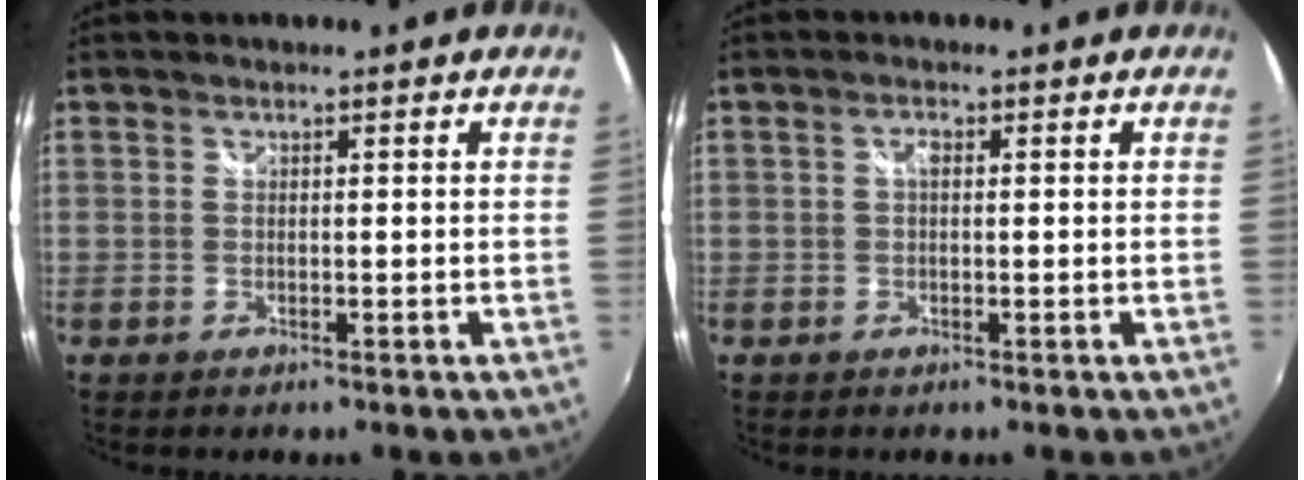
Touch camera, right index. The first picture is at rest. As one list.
[{"total": 1.3, "force": [0.1, 0.6, 1.1], "torque": [-0.020, 0.005, 0.000]}]